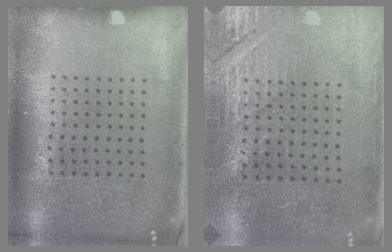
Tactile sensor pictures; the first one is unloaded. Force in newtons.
{"total": 2.9, "press": 2.9, "slide": 0.4}